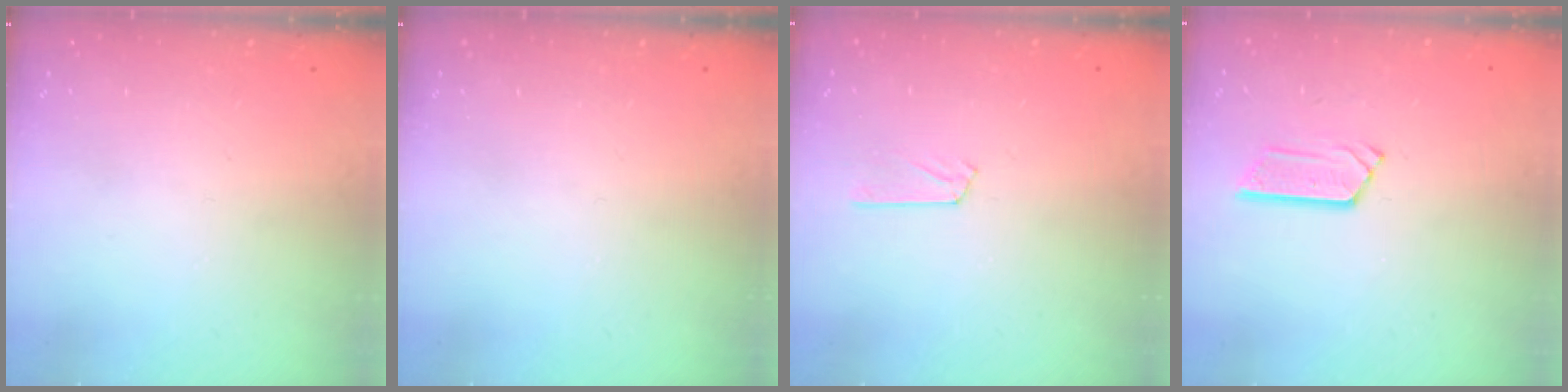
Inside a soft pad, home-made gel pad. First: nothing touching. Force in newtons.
{"total": 0.0}
{"total": 2.5, "press": 2.4, "slide": 0.3}
{"total": 4.7, "press": 4.7, "slide": 0.4}